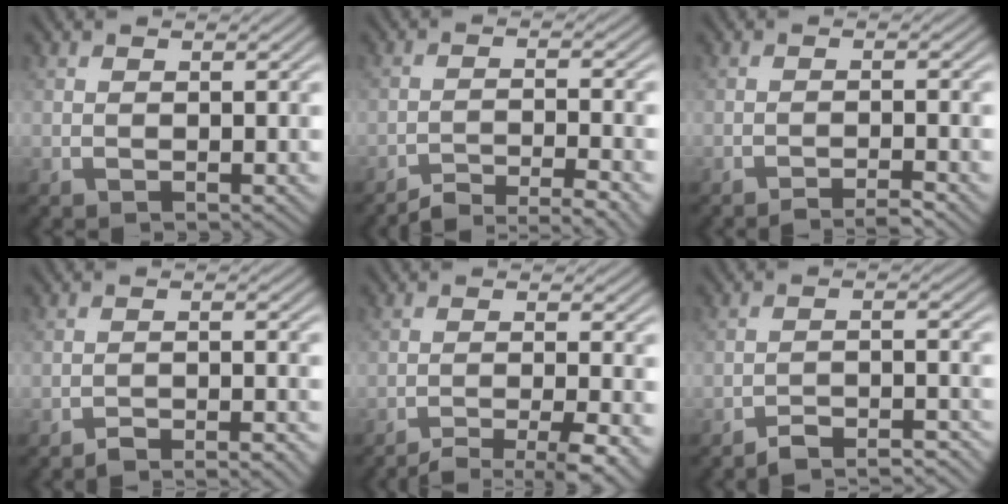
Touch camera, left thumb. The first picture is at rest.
{"total": 5.3, "force": [-4.4, 0.8, 2.9], "torque": [-0.048, 0.004, -0.074]}
{"total": 2.4, "force": [-1.9, 0.1, 1.4], "torque": [-0.013, 0.006, -0.041]}
{"total": 3.3, "force": [-3.0, 0.3, 1.5], "torque": [-0.018, 0.009, -0.054]}
{"total": 5.8, "force": [-4.2, 0.8, 3.9], "torque": [-0.058, 0.008, -0.074]}
{"total": 5.7, "force": [-5.1, 0.9, 2.3], "torque": [-0.036, 0.007, -0.081]}